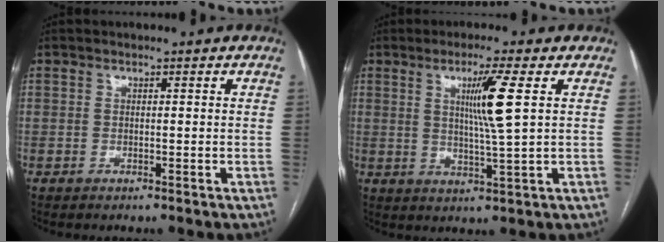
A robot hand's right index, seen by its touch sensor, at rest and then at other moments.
{"total": 7.1, "force": [2.1, -1.1, 6.7], "torque": [-0.122, -0.009, 0.039]}